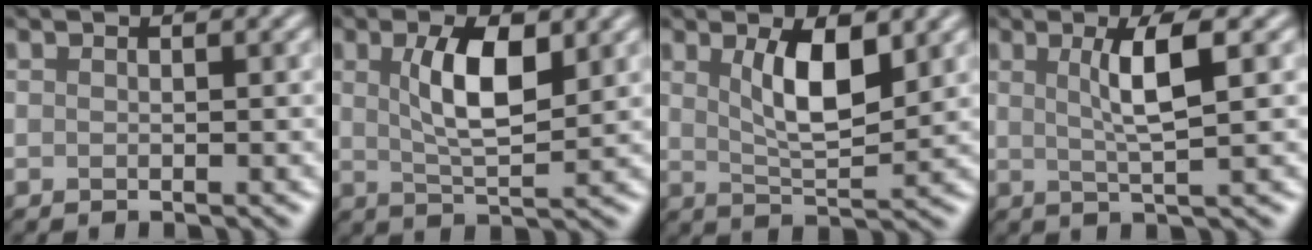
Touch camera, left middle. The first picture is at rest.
{"total": 5.3, "force": [1.5, 1.8, 4.7], "torque": [-0.091, 0.002, 0.027]}
{"total": 5.0, "force": [1.8, 1.7, 4.4], "torque": [-0.084, -0.005, 0.033]}
{"total": 4.2, "force": [1.0, 0.7, 4.0], "torque": [-0.068, 0.003, 0.018]}